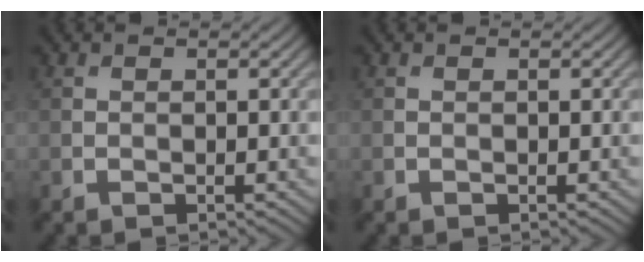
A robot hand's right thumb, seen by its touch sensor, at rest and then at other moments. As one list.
[{"total": 0.0}]